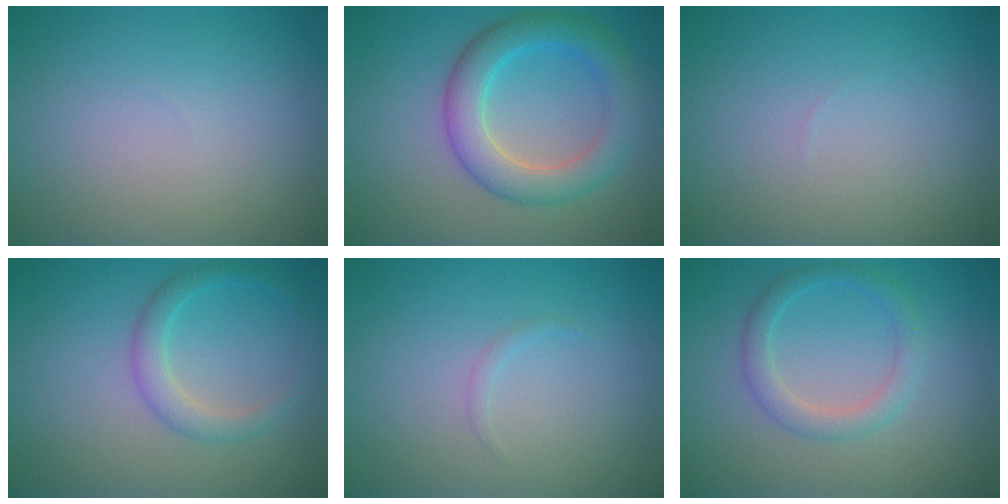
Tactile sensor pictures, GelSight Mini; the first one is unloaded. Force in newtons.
{"total": 5.2, "press": 5.2, "slide": 0.2}
{"total": 0.0}
{"total": 2.3, "press": 2.3, "slide": 0.2}
{"total": 0.5, "press": 0.5, "slide": 0.0}
{"total": 2.4, "press": 2.4, "slide": 0.1}